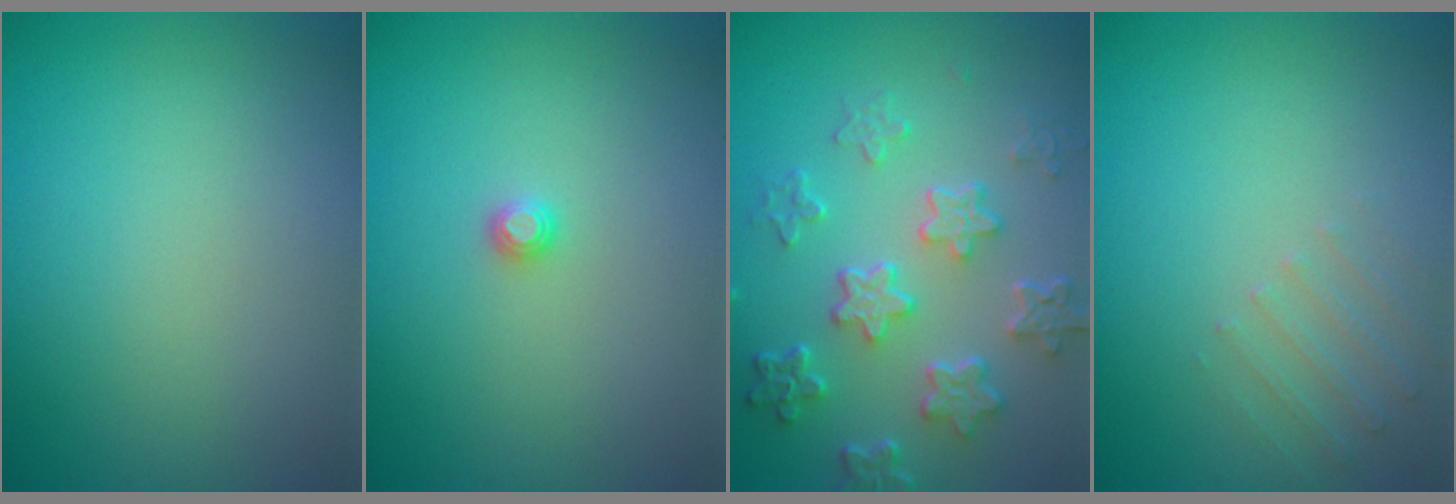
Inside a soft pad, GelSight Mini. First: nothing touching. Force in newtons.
{"total": 0.8, "press": 0.8, "slide": 0.1}
{"total": 5.8, "press": 4.4, "slide": 3.8}
{"total": 1.6, "press": 1.6, "slide": 0.4}